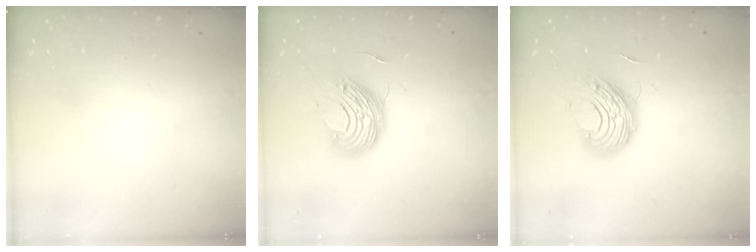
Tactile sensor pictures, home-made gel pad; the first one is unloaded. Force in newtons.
{"total": 9.9, "press": 9.9, "slide": 0.9}
{"total": 9.6, "press": 9.5, "slide": 1.2}